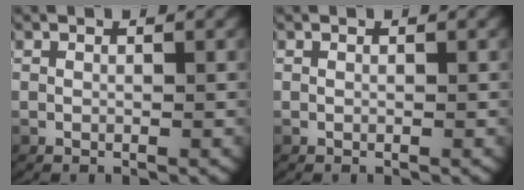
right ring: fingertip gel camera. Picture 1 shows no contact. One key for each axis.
{"total": 0.0}